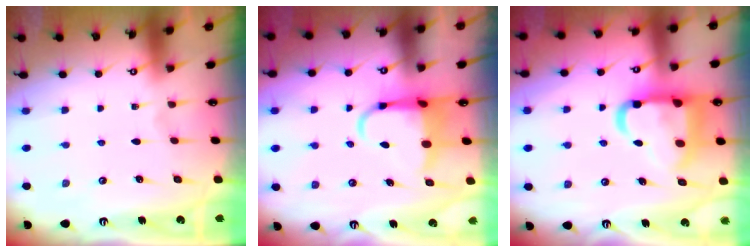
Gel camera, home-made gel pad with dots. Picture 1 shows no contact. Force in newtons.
{"total": 7.6, "press": 7.4, "slide": 1.5}
{"total": 16.7, "press": 16.6, "slide": 2.0}